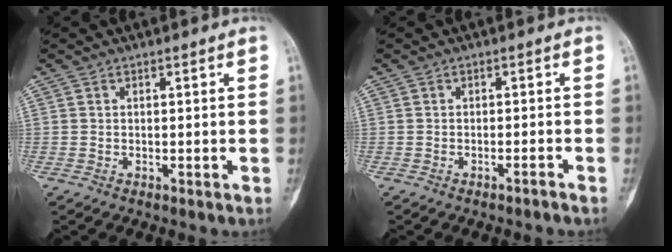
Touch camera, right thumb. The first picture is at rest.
{"total": 1.3, "force": [-1.1, -0.2, 0.6], "torque": [-0.019, 0.016, -0.012]}